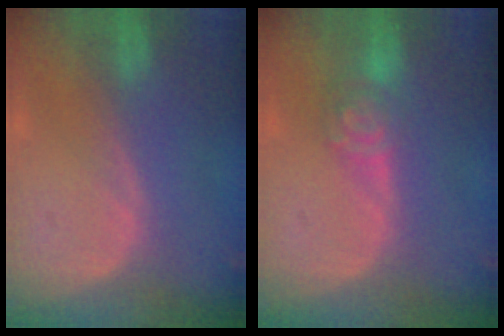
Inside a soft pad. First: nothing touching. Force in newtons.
{"total": 4.3, "press": 4.3, "slide": 0.2}